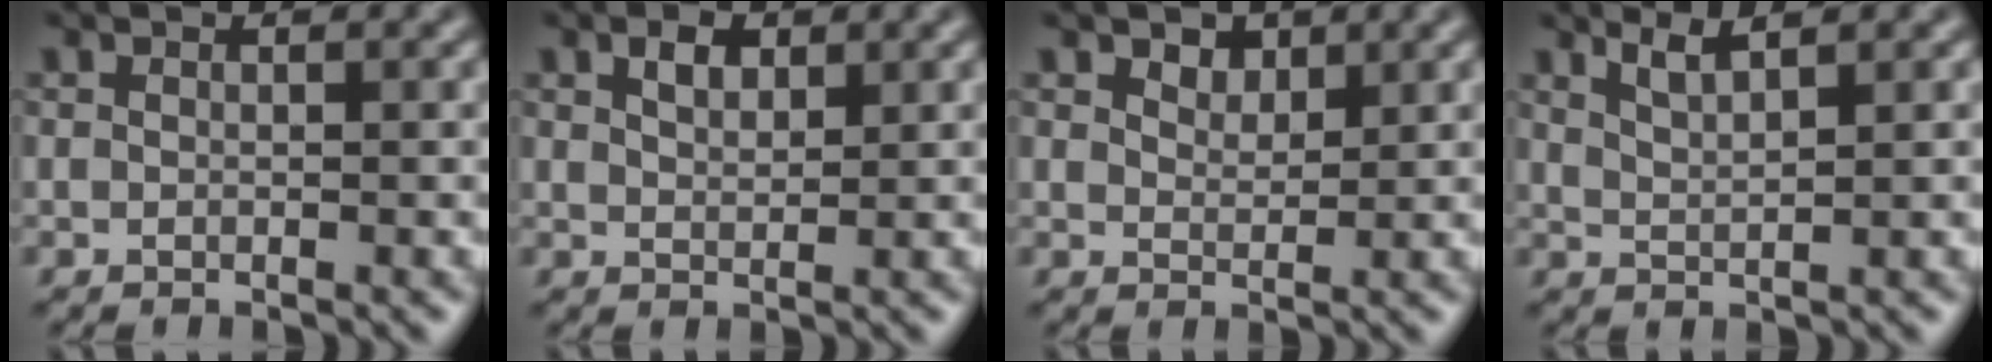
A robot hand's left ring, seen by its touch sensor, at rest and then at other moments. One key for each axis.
{"total": 1.8, "fx": 1.1, "fy": 0.9, "fz": 1.1, "tx": -0.020, "ty": 0.005, "tz": 0.021}
{"total": 1.8, "fx": 1.4, "fy": 1.0, "fz": 0.7, "tx": -0.011, "ty": -0.003, "tz": 0.021}
{"total": 2.0, "fx": 1.5, "fy": 0.4, "fz": 1.2, "tx": -0.017, "ty": 0.001, "tz": 0.029}